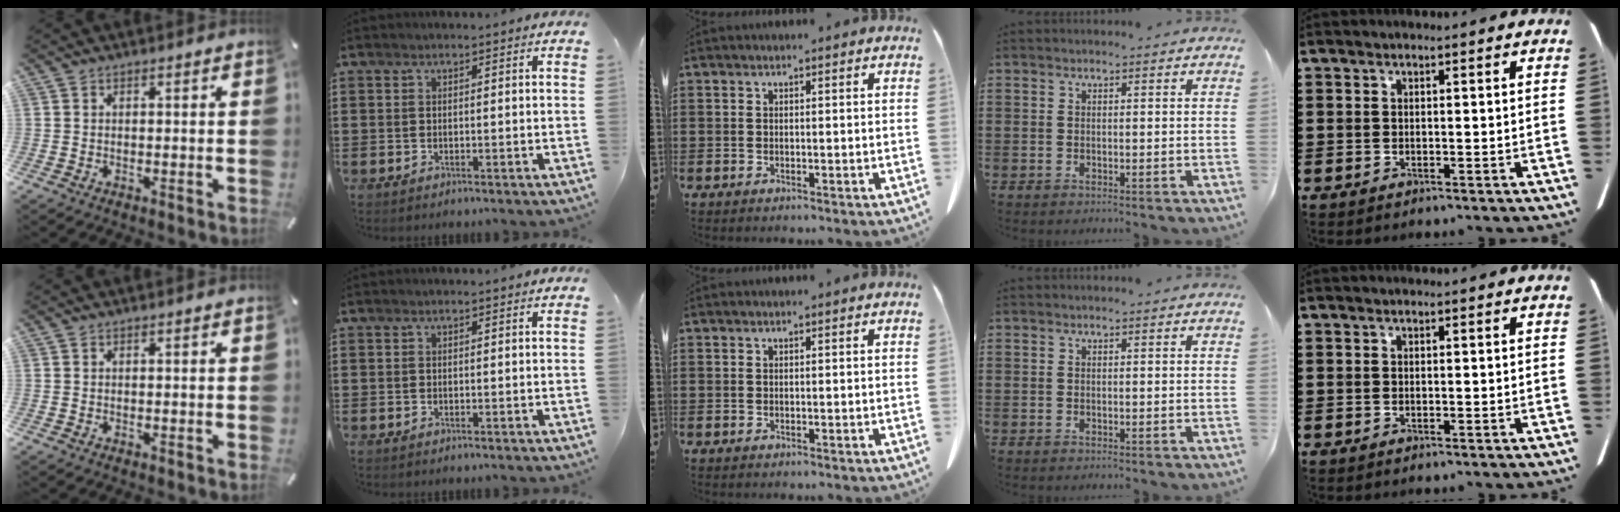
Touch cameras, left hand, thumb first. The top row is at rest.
{}